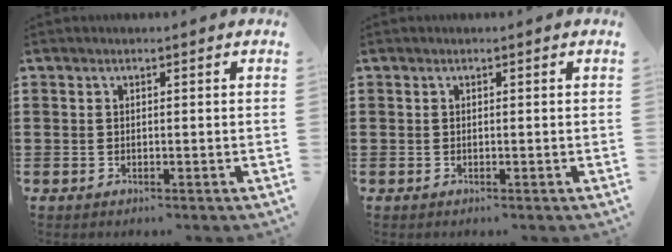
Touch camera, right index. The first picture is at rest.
{"total": 0.0}